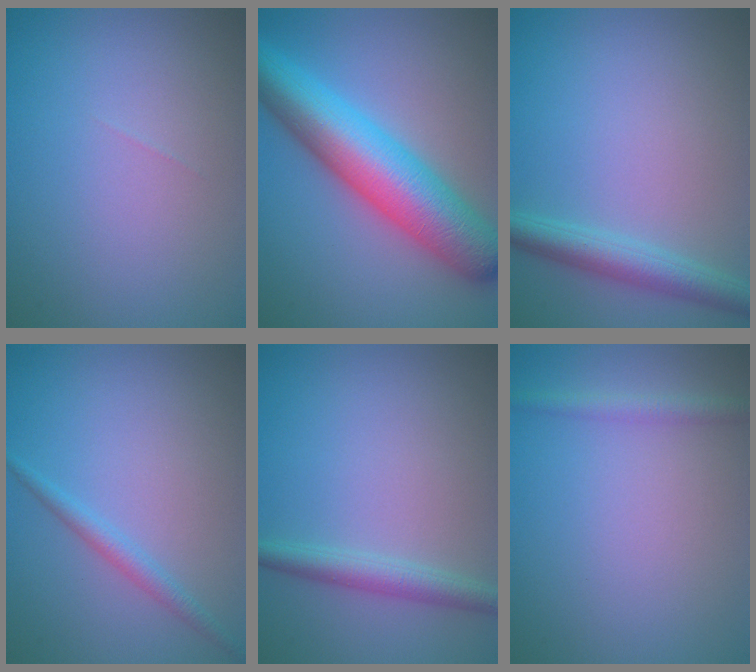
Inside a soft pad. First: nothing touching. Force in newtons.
{"total": 10.5, "press": 10.5, "slide": 0.3}
{"total": 3.5, "press": 3.5, "slide": 0.1}
{"total": 1.7, "press": 1.7, "slide": 0.1}
{"total": 2.6, "press": 2.6, "slide": 0.1}
{"total": 1.5, "press": 1.5, "slide": 0.1}